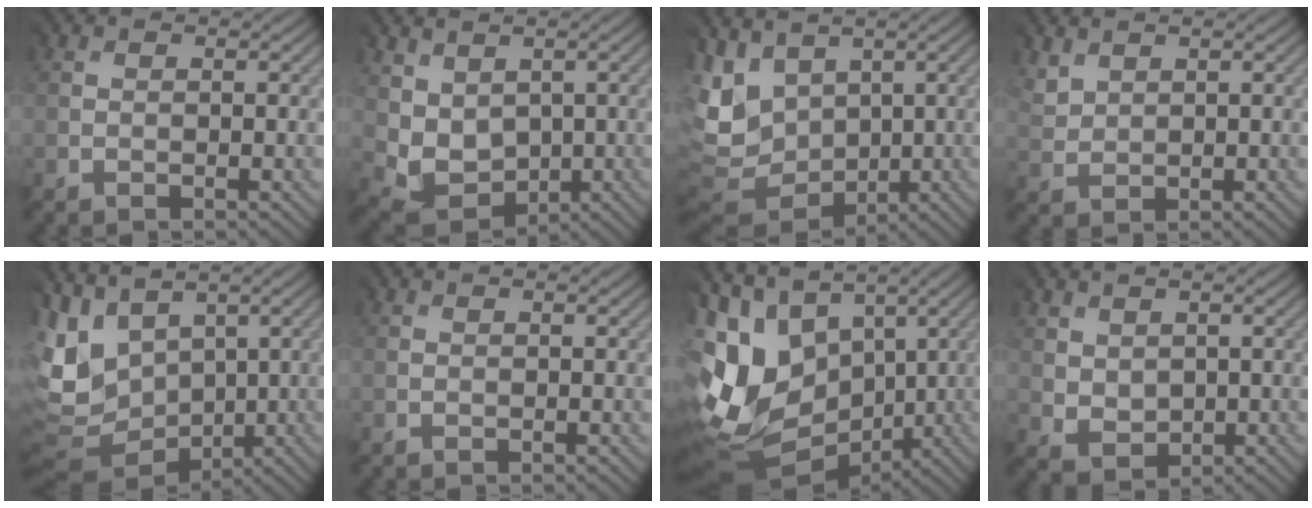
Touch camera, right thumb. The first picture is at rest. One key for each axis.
{"total": 4.2, "fx": 1.3, "fy": 3.6, "fz": 1.7, "tx": -0.083, "ty": -0.014, "tz": 0.028}
{"total": 10.3, "fx": 2.8, "fy": 8.4, "fz": 5.3, "tx": -0.200, "ty": -0.017, "tz": 0.094}
{"total": 2.5, "fx": 2.3, "fy": 0.9, "fz": -0.5, "tx": -0.011, "ty": 0.002, "tz": 0.052}
{"total": 9.3, "fx": 1.9, "fy": 7.7, "fz": 4.9, "tx": -0.187, "ty": -0.017, "tz": 0.082}
{"total": 0.0}
{"total": 14.6, "fx": 1.3, "fy": 10.5, "fz": 10.0, "tx": -0.240, "ty": -0.018, "tz": 0.052}
{"total": 2.2, "fx": 1.3, "fy": 1.7, "fz": 0.2, "tx": -0.032, "ty": -0.006, "tz": 0.028}